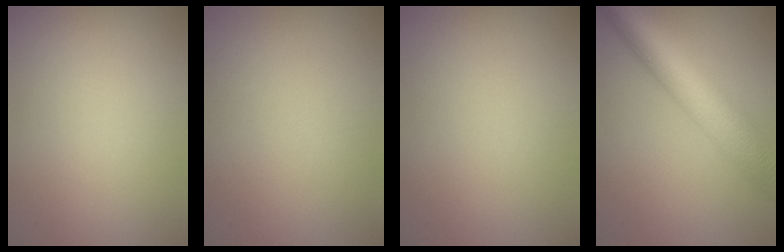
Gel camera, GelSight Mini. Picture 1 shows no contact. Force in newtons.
{"total": 0.0}
{"total": 0.0}
{"total": 9.2, "press": 9.2, "slide": 0.3}